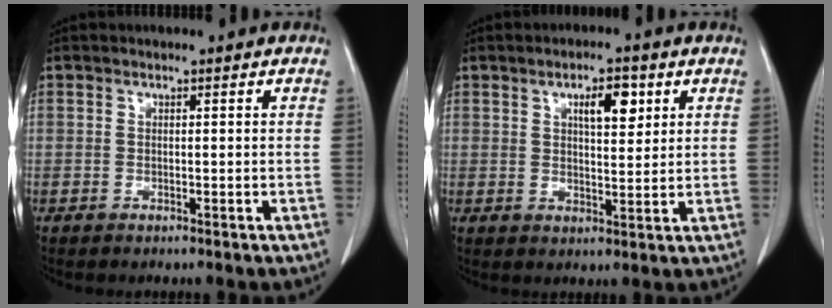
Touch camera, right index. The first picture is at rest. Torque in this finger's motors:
{"motor_torque": [0.21, 0.20, 0.14, 0.06]}